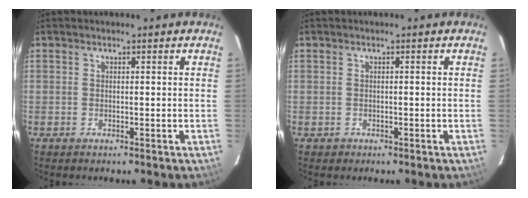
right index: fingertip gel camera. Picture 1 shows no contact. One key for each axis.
{"total": 1.0, "fx": -0.5, "fy": 0.9, "fz": 0.1, "tx": -0.001, "ty": 0.003, "tz": -0.004}